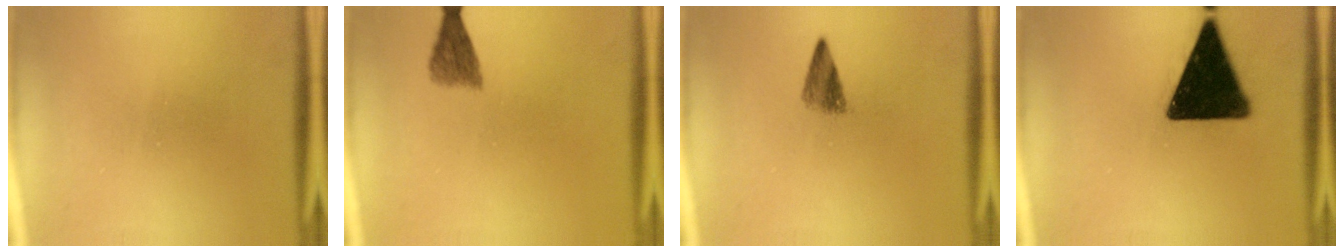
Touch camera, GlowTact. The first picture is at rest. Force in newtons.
{"total": 2.9}
{"total": 2.7}
{"total": 19.1}